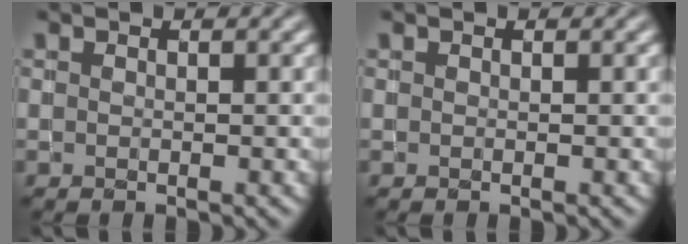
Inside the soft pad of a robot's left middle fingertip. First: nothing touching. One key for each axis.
{"total": 0.0}